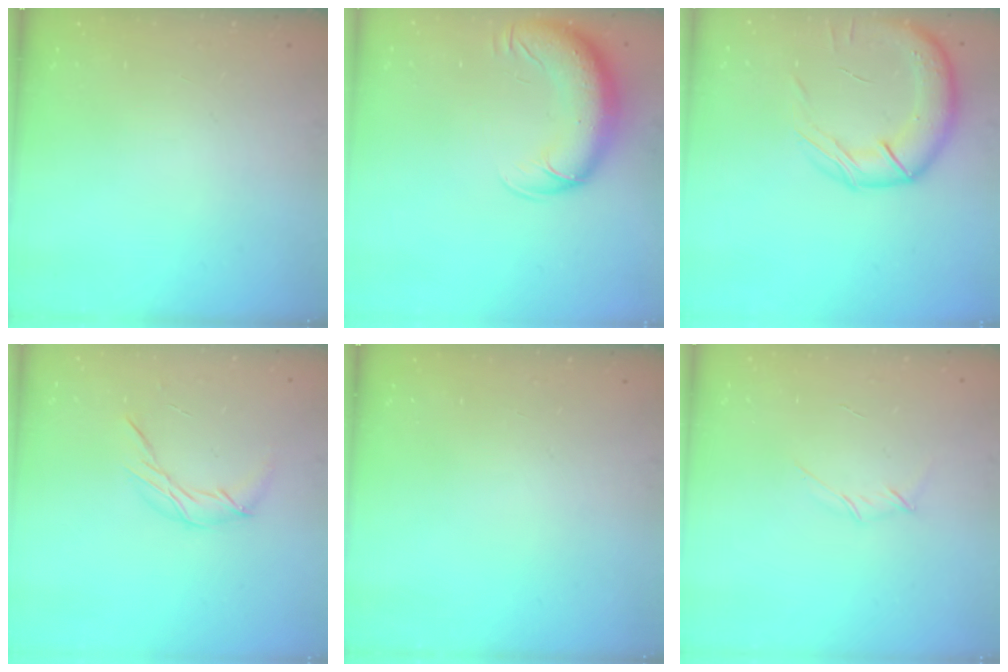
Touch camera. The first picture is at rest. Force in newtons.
{"total": 12.2, "press": 11.8, "slide": 3.2}
{"total": 16.6, "press": 16.1, "slide": 4.3}
{"total": 6.9, "press": 6.9, "slide": 0.4}
{"total": 0.0}
{"total": 2.6, "press": 2.5, "slide": 0.8}